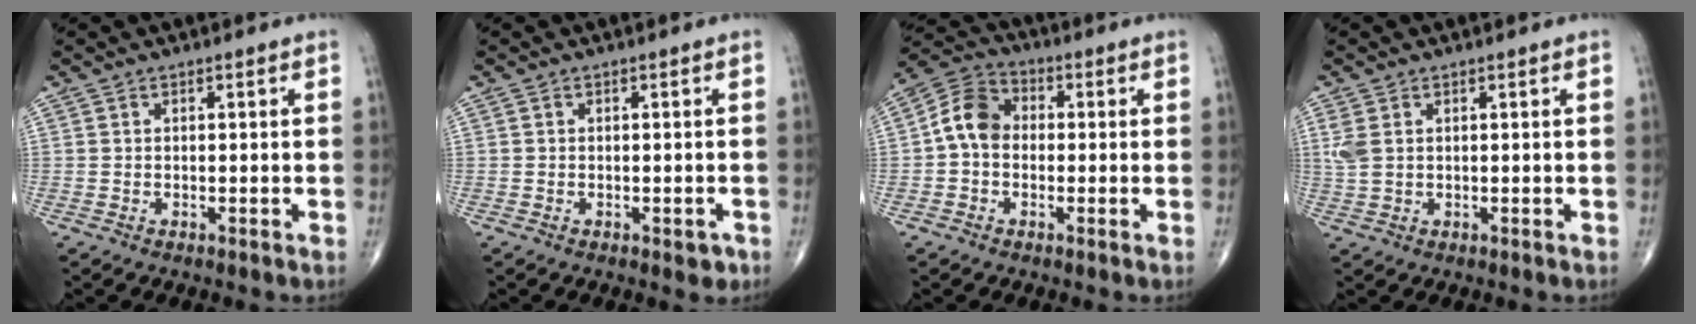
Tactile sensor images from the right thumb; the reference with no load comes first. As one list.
[{"total": 2.0, "force": [-1.0, 1.2, 1.4], "torque": [-0.005, 0.002, -0.011]}, {"total": 7.9, "force": [-0.4, 6.2, 5.0], "torque": [-0.079, 0.028, -0.023]}, {"total": 3.2, "force": [0.9, 2.0, 2.3], "torque": [-0.069, 0.006, 0.023]}]